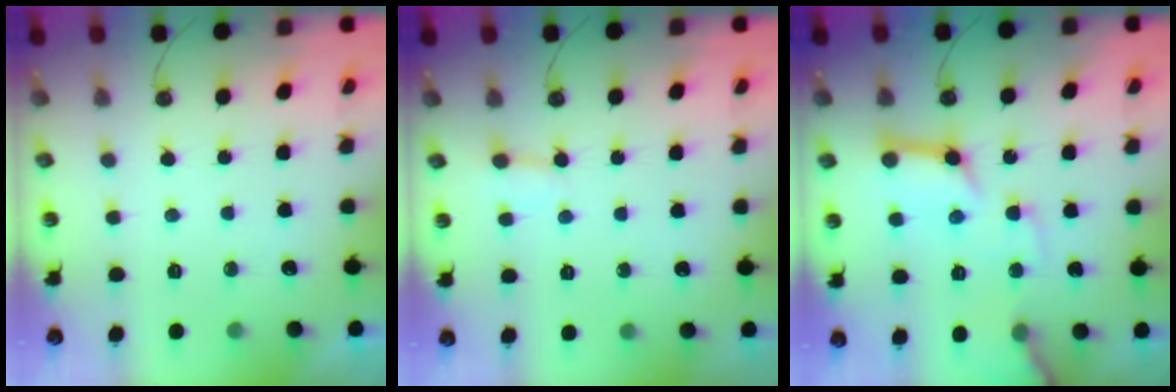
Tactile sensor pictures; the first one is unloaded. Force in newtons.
{"total": 2.7, "press": 2.7, "slide": 0.5}
{"total": 14.4, "press": 14.3, "slide": 1.7}